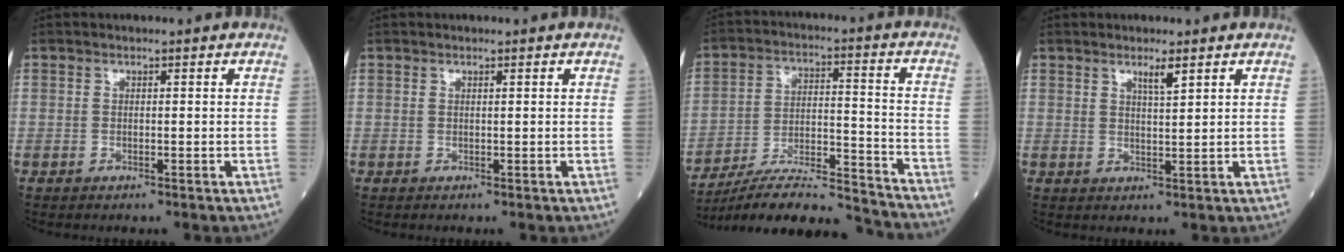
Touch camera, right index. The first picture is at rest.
{"total": 0.0}
{"total": 17.5, "force": [-16.5, 0.8, 5.8], "torque": [-0.111, 0.012, -0.264]}
{"total": 2.4, "force": [1.6, 0.0, 1.8], "torque": [-0.034, -0.003, 0.029]}